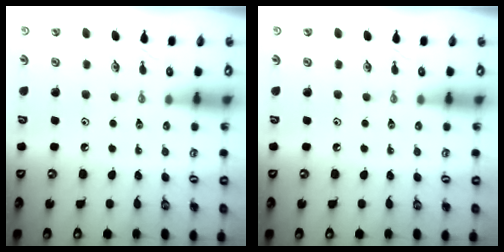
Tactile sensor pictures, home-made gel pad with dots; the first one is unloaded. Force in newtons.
{"total": 0.0}